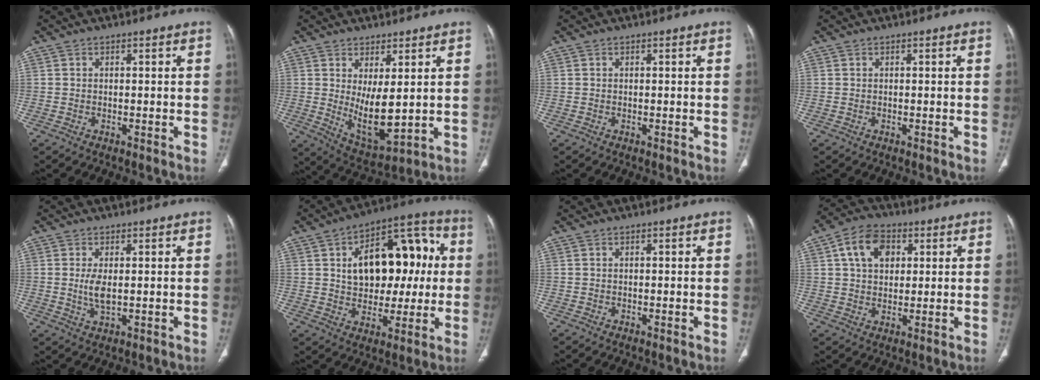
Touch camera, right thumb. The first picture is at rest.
{"total": 9.5, "force": [1.1, 3.6, 8.7], "torque": [-0.136, -0.029, 0.038]}
{"total": 0.0}
{"total": 0.0}
{"total": 3.9, "force": [0.2, 1.6, 3.5], "torque": [-0.077, -0.011, 0.010]}
{"total": 20.5, "force": [3.3, 12.4, 15.9], "torque": [-0.188, 0.035, 0.053]}
{"total": 0.0}
{"total": 9.6, "force": [3.1, 6.7, 6.1], "torque": [-0.084, 0.004, 0.049]}